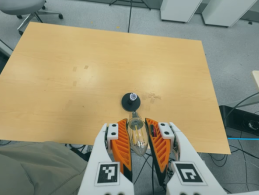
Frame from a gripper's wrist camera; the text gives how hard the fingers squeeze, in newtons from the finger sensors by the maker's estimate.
{"total": 22.2, "left": 24.3, "right": 20.1}